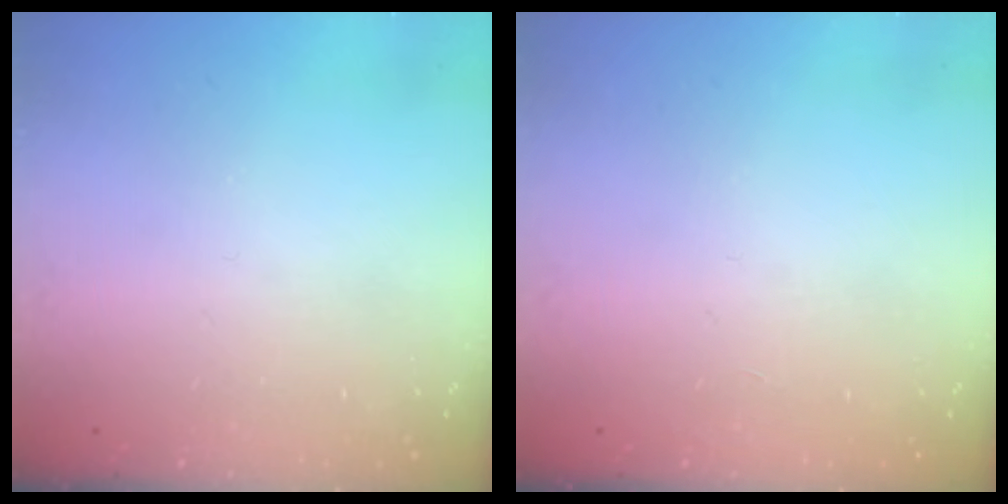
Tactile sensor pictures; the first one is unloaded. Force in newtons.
{"total": 0.0}